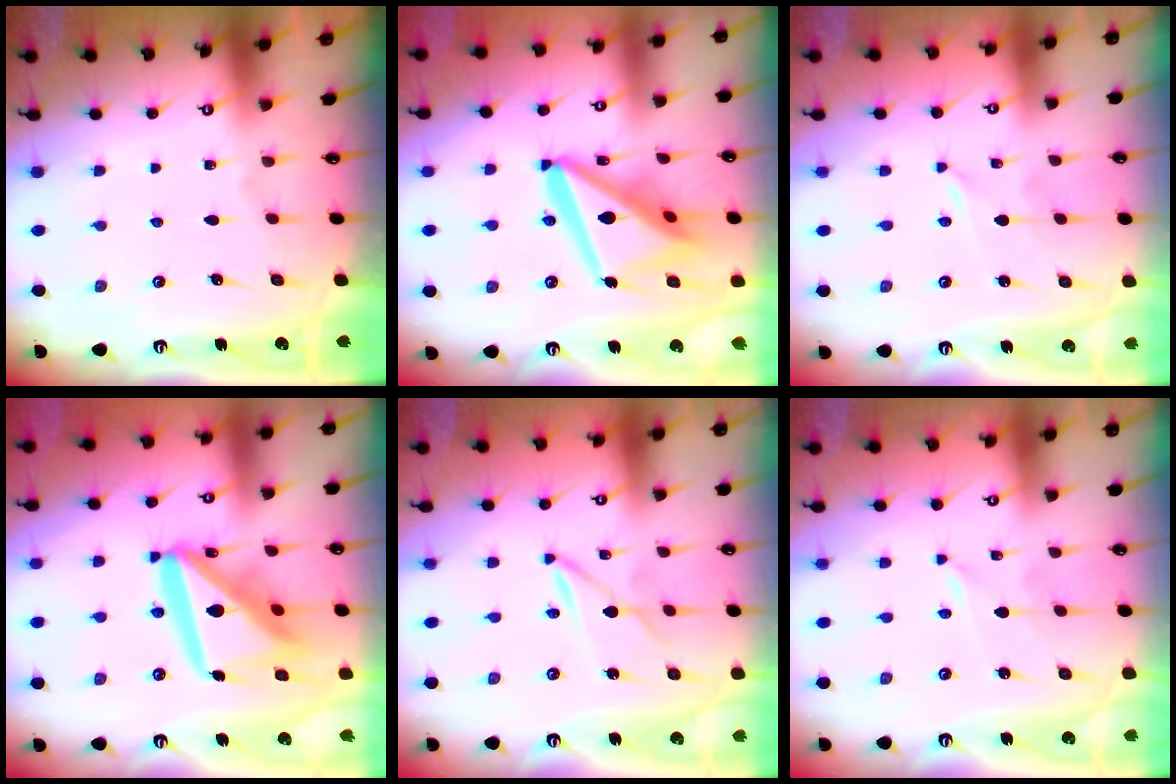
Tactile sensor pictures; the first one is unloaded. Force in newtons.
{"total": 18.8, "press": 18.7, "slide": 2.0}
{"total": 0.0}
{"total": 20.0, "press": 19.8, "slide": 2.4}
{"total": 1.8, "press": 1.8, "slide": 0.2}
{"total": 0.0}